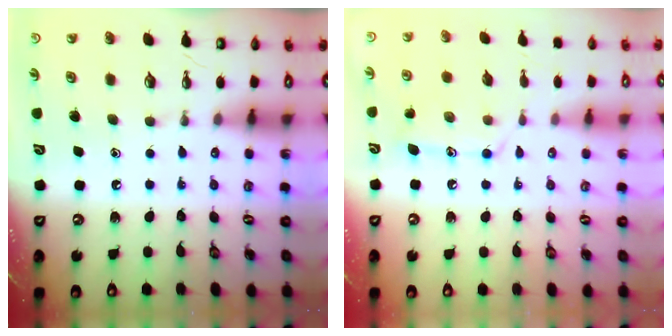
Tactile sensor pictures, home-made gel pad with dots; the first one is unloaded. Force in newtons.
{"total": 11.7, "press": 11.7, "slide": 0.1}